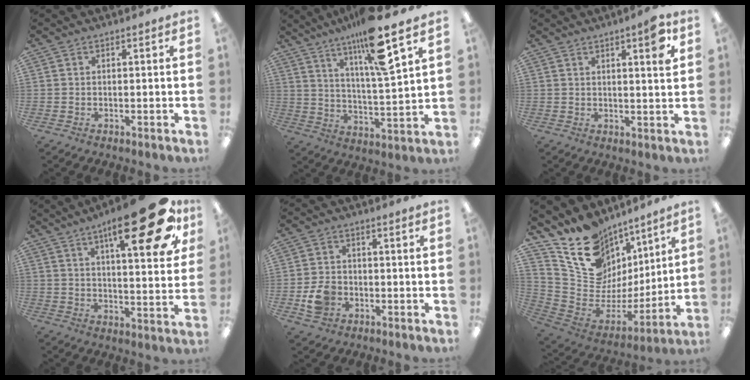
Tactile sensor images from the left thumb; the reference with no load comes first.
{"total": 16.3, "force": [11.5, 1.8, 11.3], "torque": [-0.192, -0.058, 0.177]}
{"total": 5.6, "force": [3.2, 0.8, 4.5], "torque": [-0.062, -0.014, 0.046]}
{"total": 23.4, "force": [12.9, 6.5, 18.4], "torque": [-0.250, -0.070, 0.189]}
{"total": 6.4, "force": [-2.1, 5.1, 3.2], "torque": [-0.054, 0.003, -0.040]}
{"total": 17.2, "force": [11.8, 11.6, 5.0], "torque": [-0.106, -0.099, 0.229]}